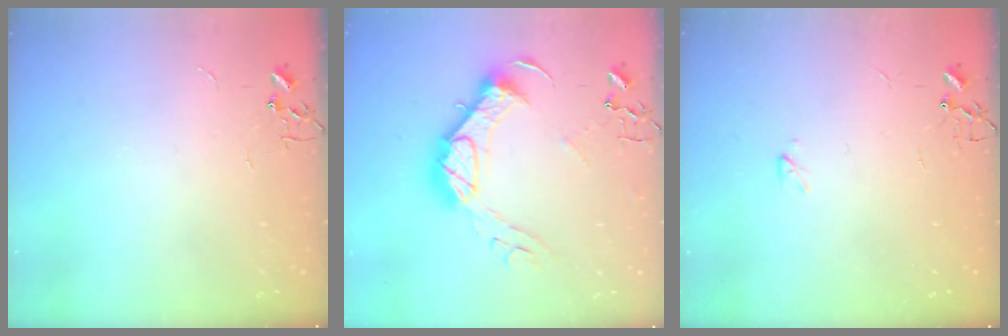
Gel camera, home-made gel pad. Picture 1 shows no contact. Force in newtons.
{"total": 15.5, "press": 15.4, "slide": 1.4}
{"total": 2.2, "press": 2.2, "slide": 0.4}